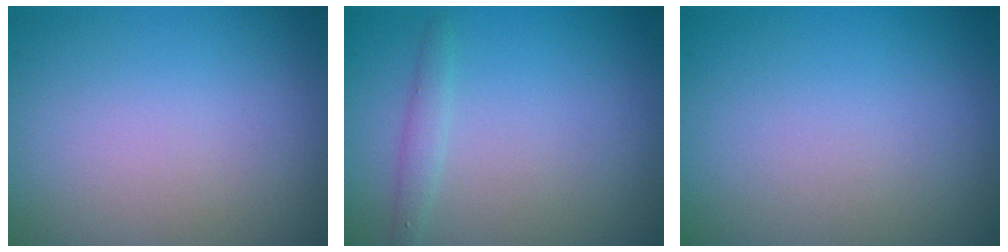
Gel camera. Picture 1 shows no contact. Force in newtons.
{"total": 1.3, "press": 1.3, "slide": 0.0}
{"total": 0.0}